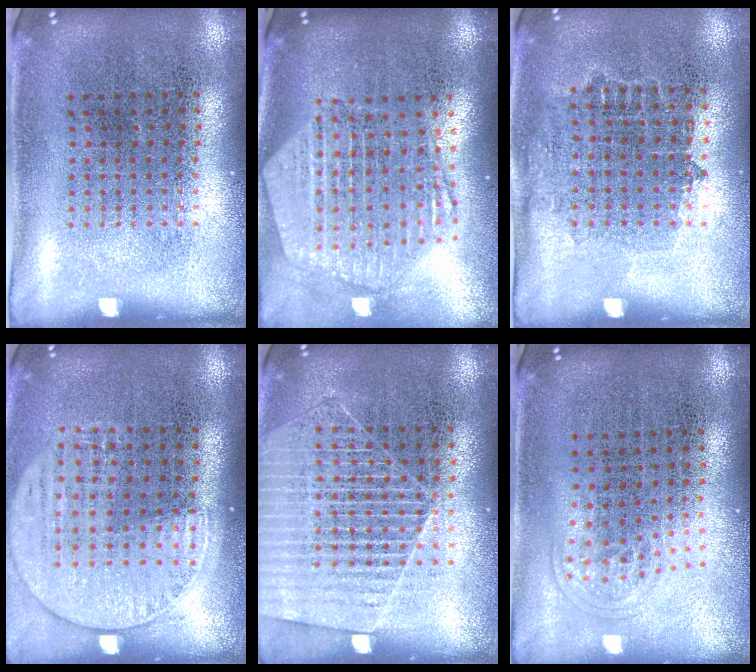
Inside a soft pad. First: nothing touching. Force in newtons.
{"total": 2.6, "press": 2.2, "slide": 1.5}
{"total": 0.8, "press": 0.7, "slide": 0.3}
{"total": 1.5, "press": 1.4, "slide": 0.6}
{"total": 1.6, "press": 1.4, "slide": 0.7}
{"total": 1.0, "press": 0.6, "slide": 0.7}